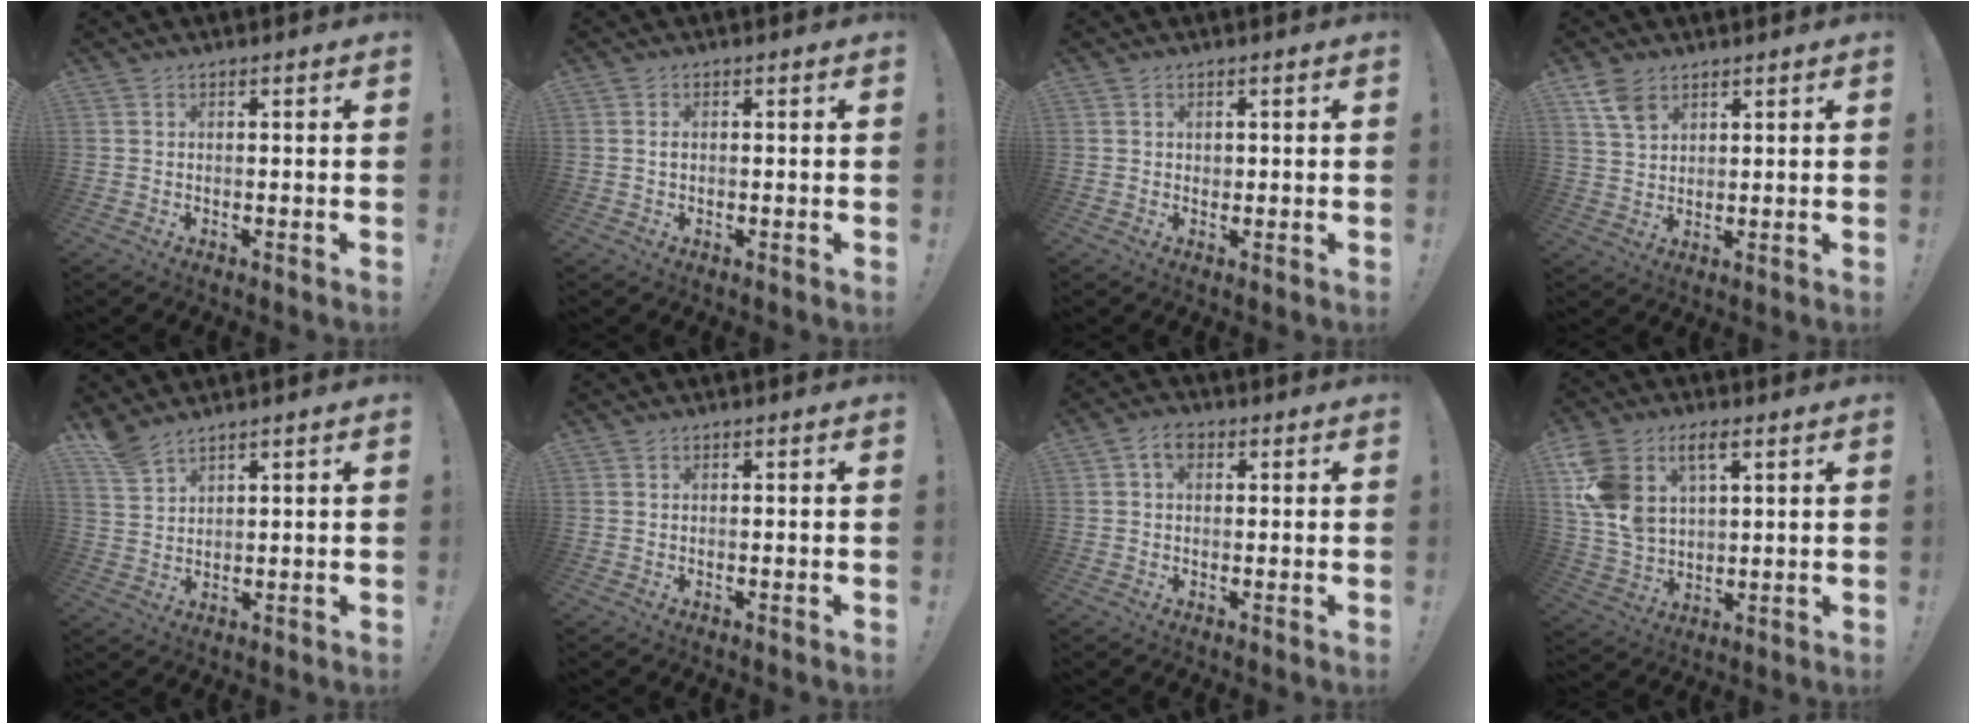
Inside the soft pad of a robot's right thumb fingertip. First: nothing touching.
{"total": 0.8, "force": [0.1, 0.5, 0.6], "torque": [-0.020, 0.006, 0.002]}
{"total": 0.7, "force": [0.3, 0.6, 0.1], "torque": [0.000, 0.001, 0.004]}
{"total": 6.6, "force": [4.0, 3.9, 3.5], "torque": [-0.060, -0.017, 0.078]}
{"total": 5.5, "force": [4.7, 1.6, 2.3], "torque": [-0.047, -0.026, 0.091]}
{"total": 0.0}
{"total": 4.3, "force": [1.4, 2.6, 3.1], "torque": [-0.046, 0.003, 0.026]}
{"total": 12.9, "force": [5.8, 8.2, 8.1], "torque": [-0.168, -0.021, 0.112]}